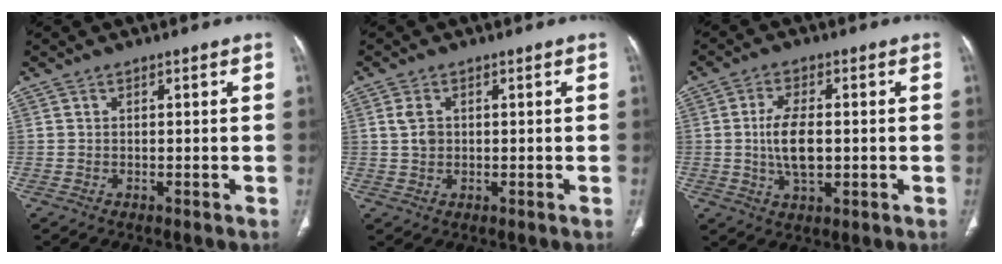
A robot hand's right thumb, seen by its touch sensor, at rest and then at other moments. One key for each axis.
{"total": 2.6, "fx": 0.5, "fy": 1.9, "fz": 1.7, "tx": -0.033, "ty": 0.000, "tz": 0.012}
{"total": 7.7, "fx": -0.2, "fy": 3.8, "fz": 6.7, "tx": -0.128, "ty": -0.003, "tz": -0.002}